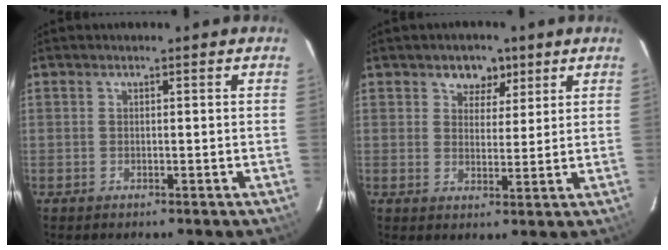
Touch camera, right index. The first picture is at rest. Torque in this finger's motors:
{"motor_torque": [0.04, 0.04, 0.19, 0.01]}